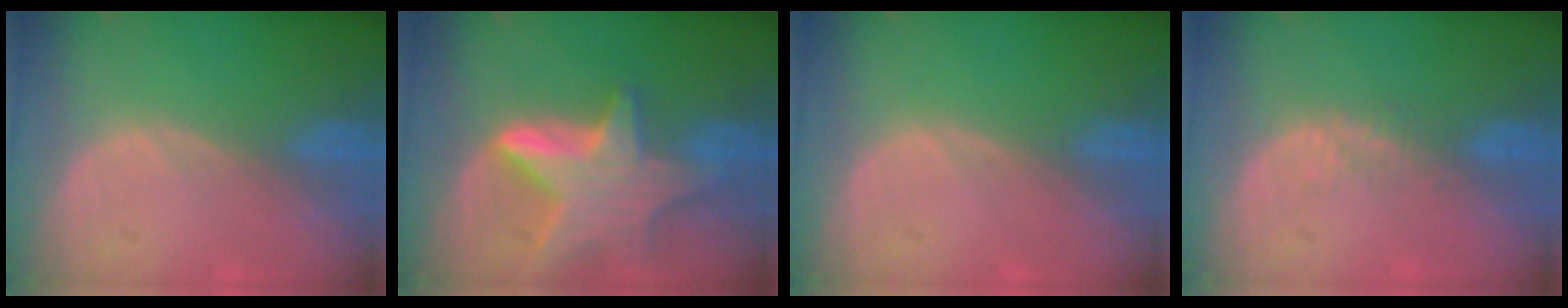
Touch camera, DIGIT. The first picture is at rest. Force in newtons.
{"total": 9.4, "press": 9.4, "slide": 0.8}
{"total": 0.0}
{"total": 2.2, "press": 1.6, "slide": 1.5}